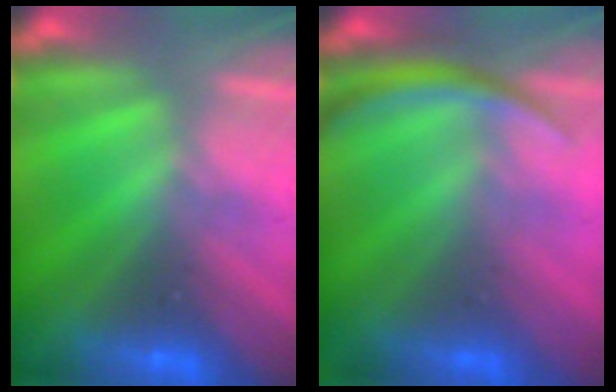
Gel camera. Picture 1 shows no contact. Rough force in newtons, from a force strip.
{"total": 2.9}